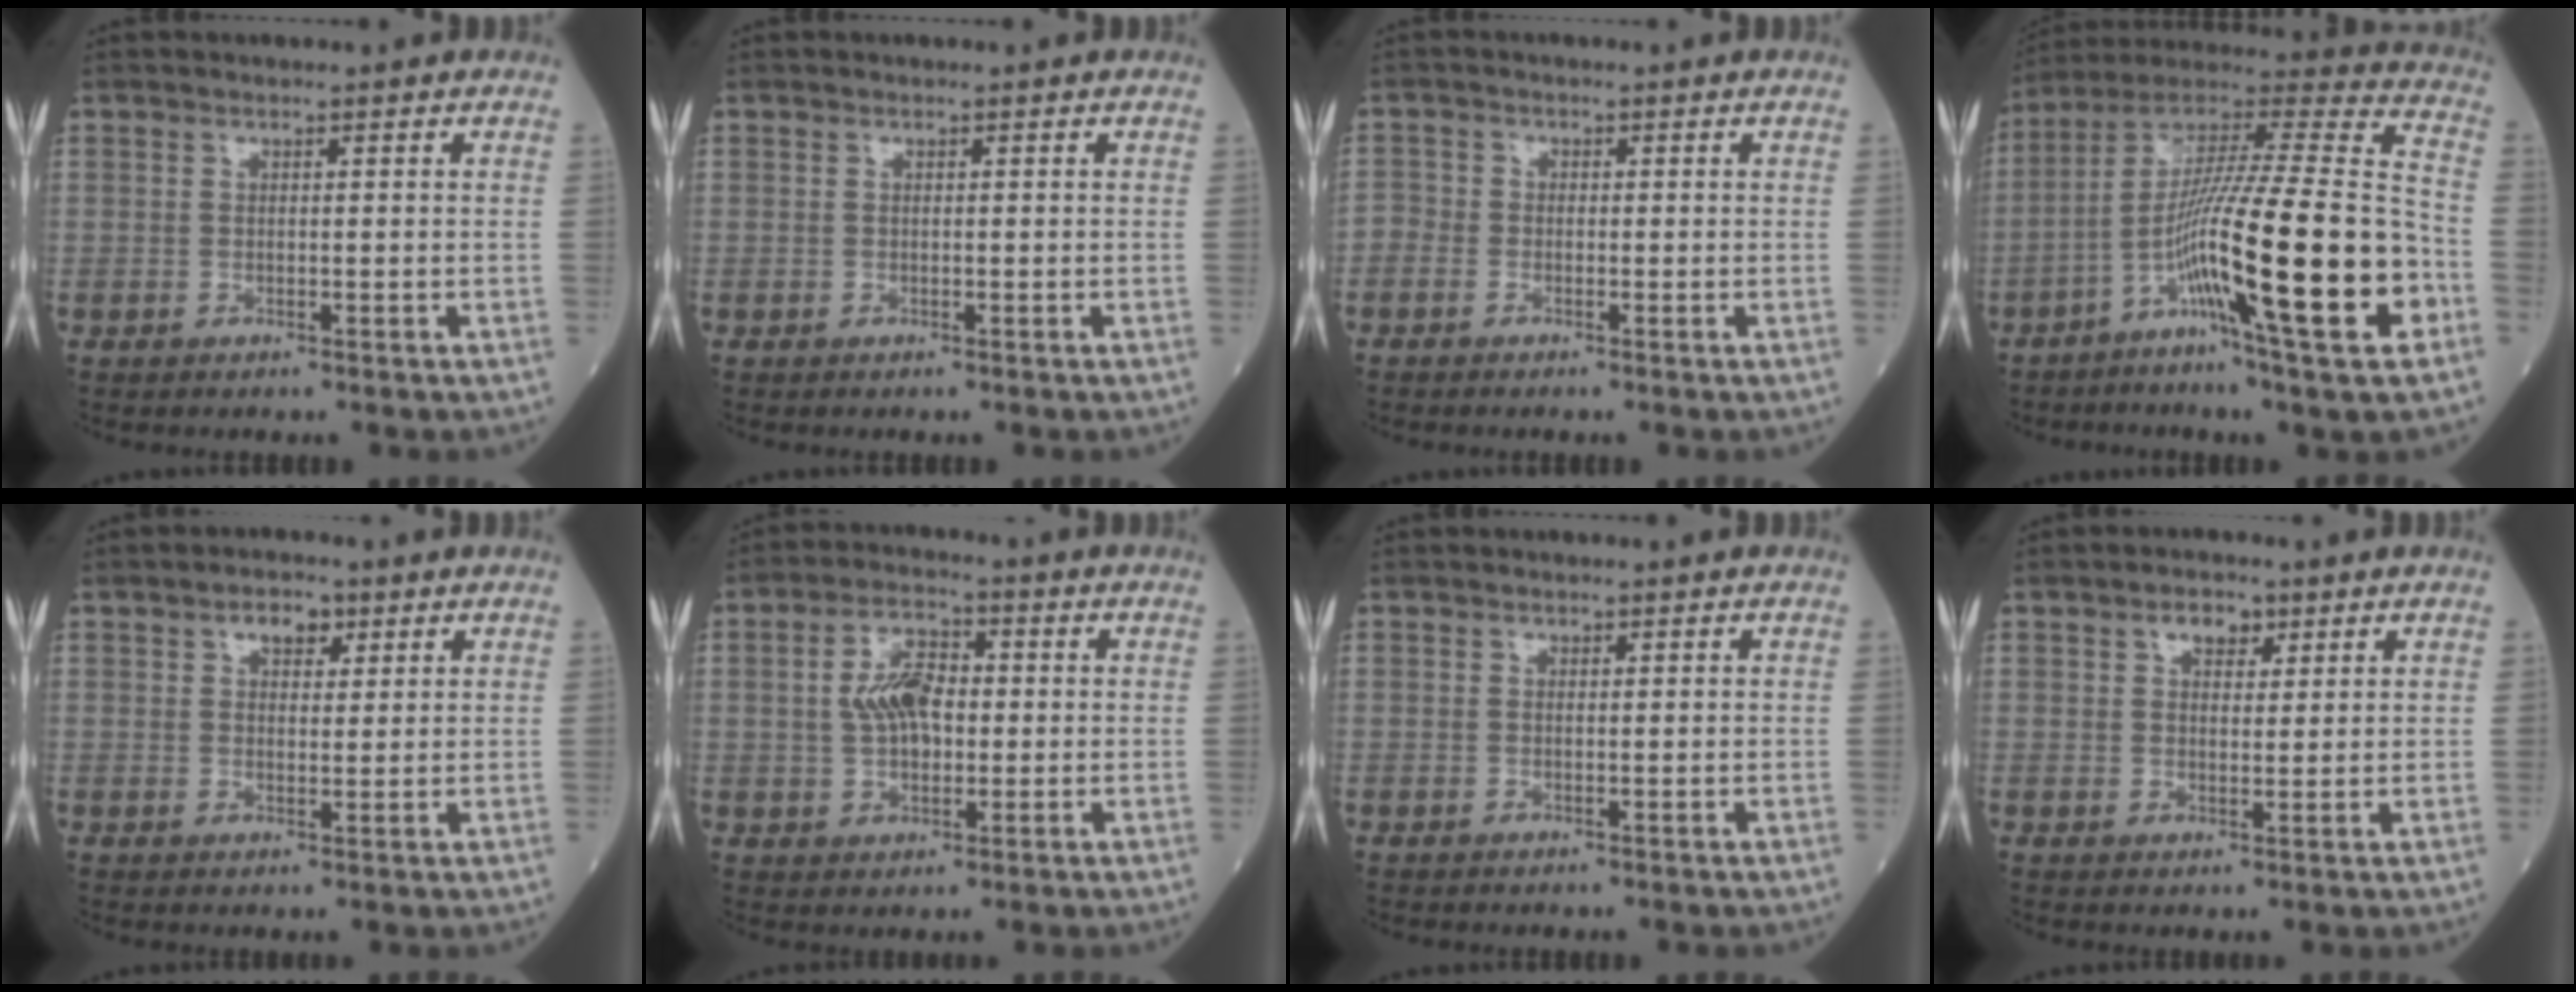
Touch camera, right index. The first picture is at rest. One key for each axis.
{"total": 0.0}
{"total": 2.0, "fx": -1.5, "fy": 1.2, "fz": 0.4, "tx": -0.006, "ty": 0.005, "tz": -0.032}
{"total": 25.2, "fx": -8.1, "fy": 0.8, "fz": 23.8, "tx": -0.395, "ty": -0.025, "tz": -0.145}
{"total": 3.5, "fx": 1.9, "fy": 1.9, "fz": 2.2, "tx": -0.038, "ty": 0.008, "tz": 0.031}
{"total": 7.0, "fx": 0.3, "fy": 3.9, "fz": 5.8, "tx": -0.112, "ty": 0.017, "tz": 0.005}
{"total": 0.0}
{"total": 3.3, "fx": 1.9, "fy": 1.8, "fz": 2.0, "tx": -0.035, "ty": 0.006, "tz": 0.032}